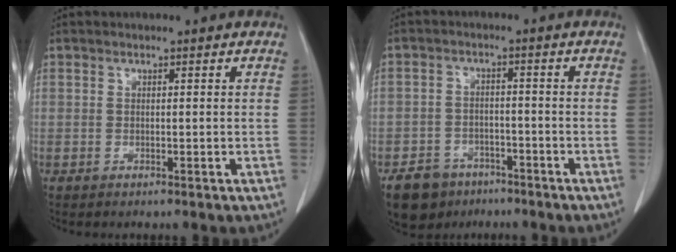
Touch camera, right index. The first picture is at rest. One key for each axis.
{"total": 6.8, "fx": -4.7, "fy": 4.6, "fz": 1.5, "tx": -0.032, "ty": 0.006, "tz": -0.074}